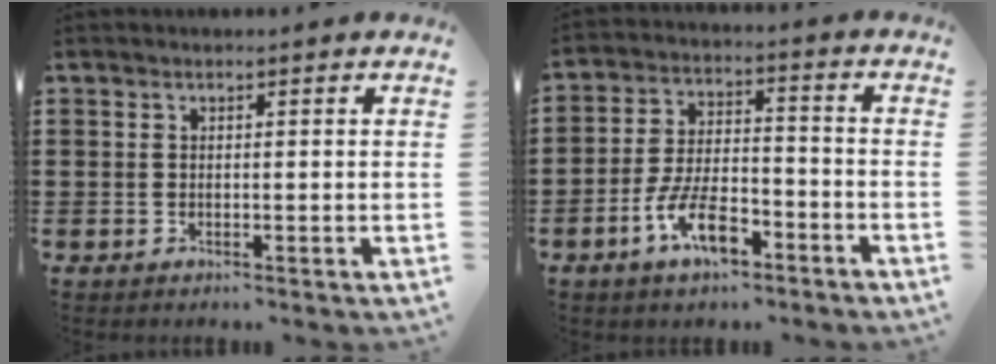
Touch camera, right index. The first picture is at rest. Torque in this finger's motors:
{"motor_torque": [2.14, 0.00, 0.93, 0.21]}